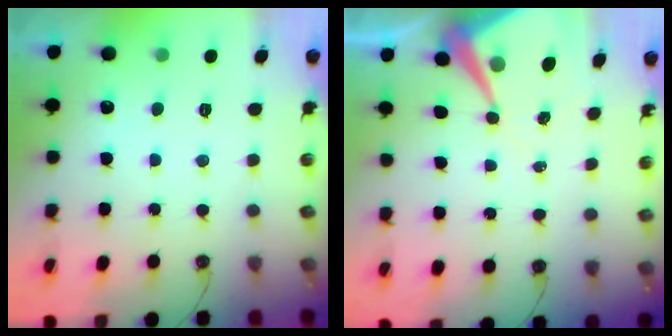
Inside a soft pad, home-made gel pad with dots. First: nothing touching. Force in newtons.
{"total": 7.2, "press": 7.2, "slide": 0.6}